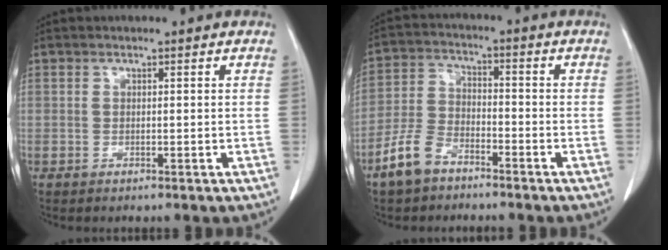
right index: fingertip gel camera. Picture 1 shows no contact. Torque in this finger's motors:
{"motor_torque": [-0.40, -0.38, -0.41, -0.17]}